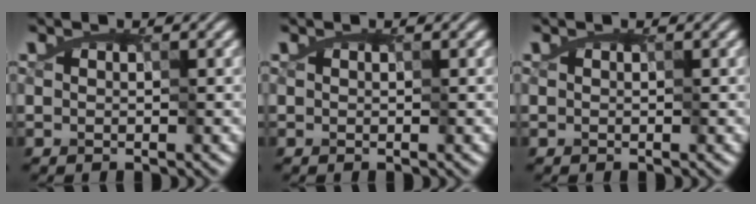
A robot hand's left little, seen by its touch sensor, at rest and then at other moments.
{"total": 0.0}
{"total": 0.0}